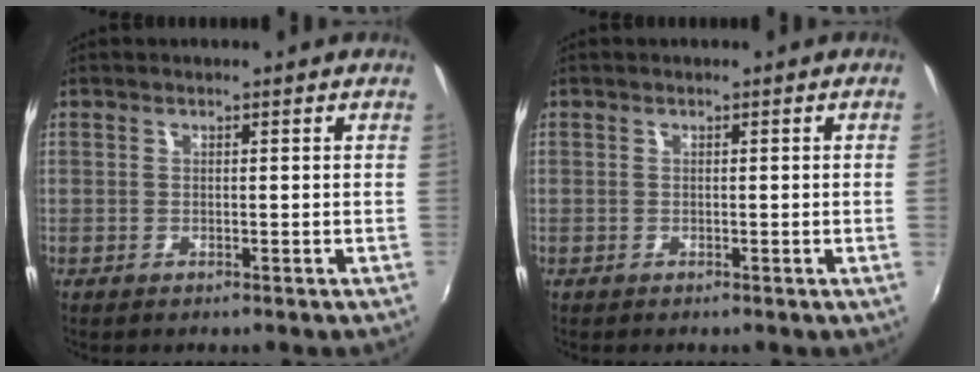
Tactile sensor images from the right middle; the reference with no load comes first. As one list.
[{"total": 0.5, "force": [0.0, -0.3, 0.4], "torque": [-0.002, -0.002, -0.001]}]